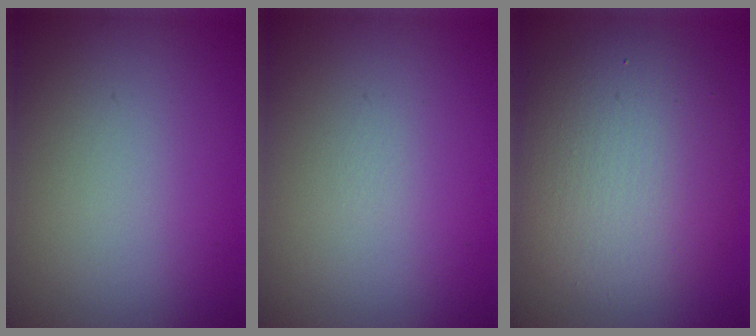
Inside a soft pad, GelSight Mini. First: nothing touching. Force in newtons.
{"total": 0.0}
{"total": 8.0, "press": 8.0, "slide": 0.2}